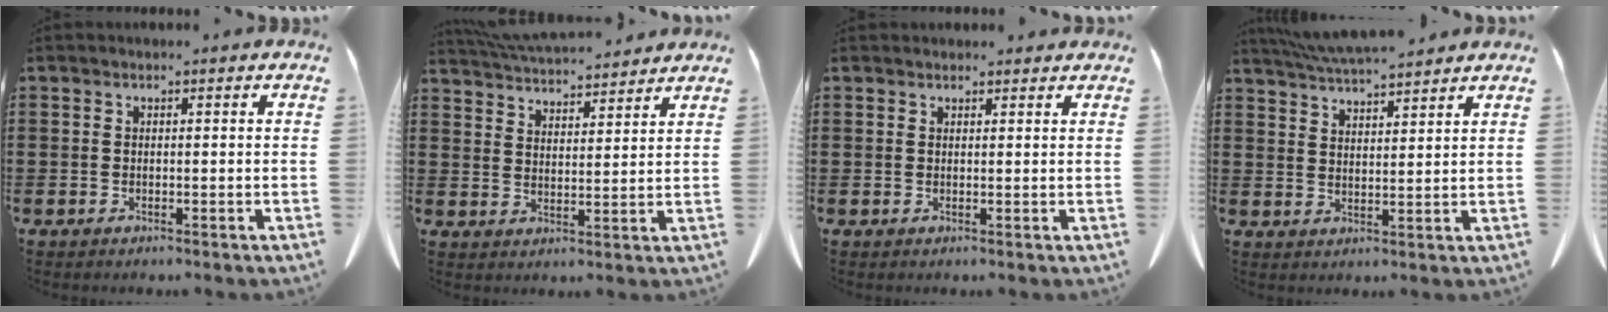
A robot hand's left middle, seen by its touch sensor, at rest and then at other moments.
{"total": 5.6, "force": [5.4, 0.4, 1.0], "torque": [-0.040, -0.029, 0.097]}
{"total": 1.2, "force": [1.1, 0.4, 0.2], "torque": [0.002, -0.001, 0.020]}
{"total": 5.2, "force": [4.9, 0.2, 1.7], "torque": [-0.049, -0.015, 0.089]}